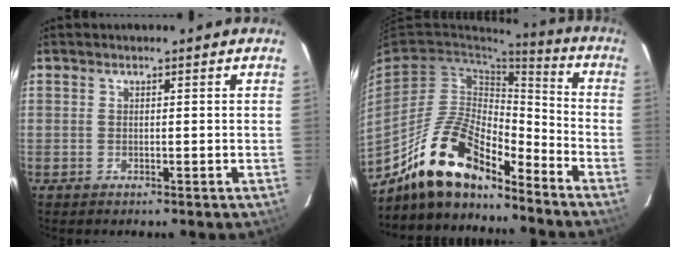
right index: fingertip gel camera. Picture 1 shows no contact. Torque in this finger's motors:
{"motor_torque": [0.75, -0.78, 0.88, 0.21]}